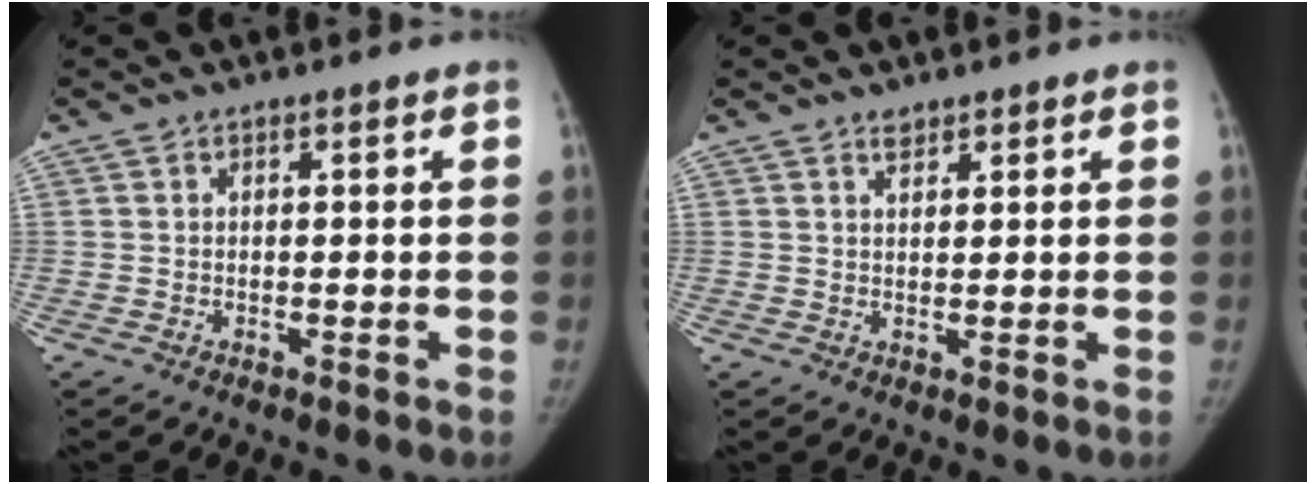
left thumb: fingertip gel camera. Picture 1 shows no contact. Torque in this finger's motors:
{"motor_torque": [-0.12, -0.01, -0.27, 0.16, -0.01]}